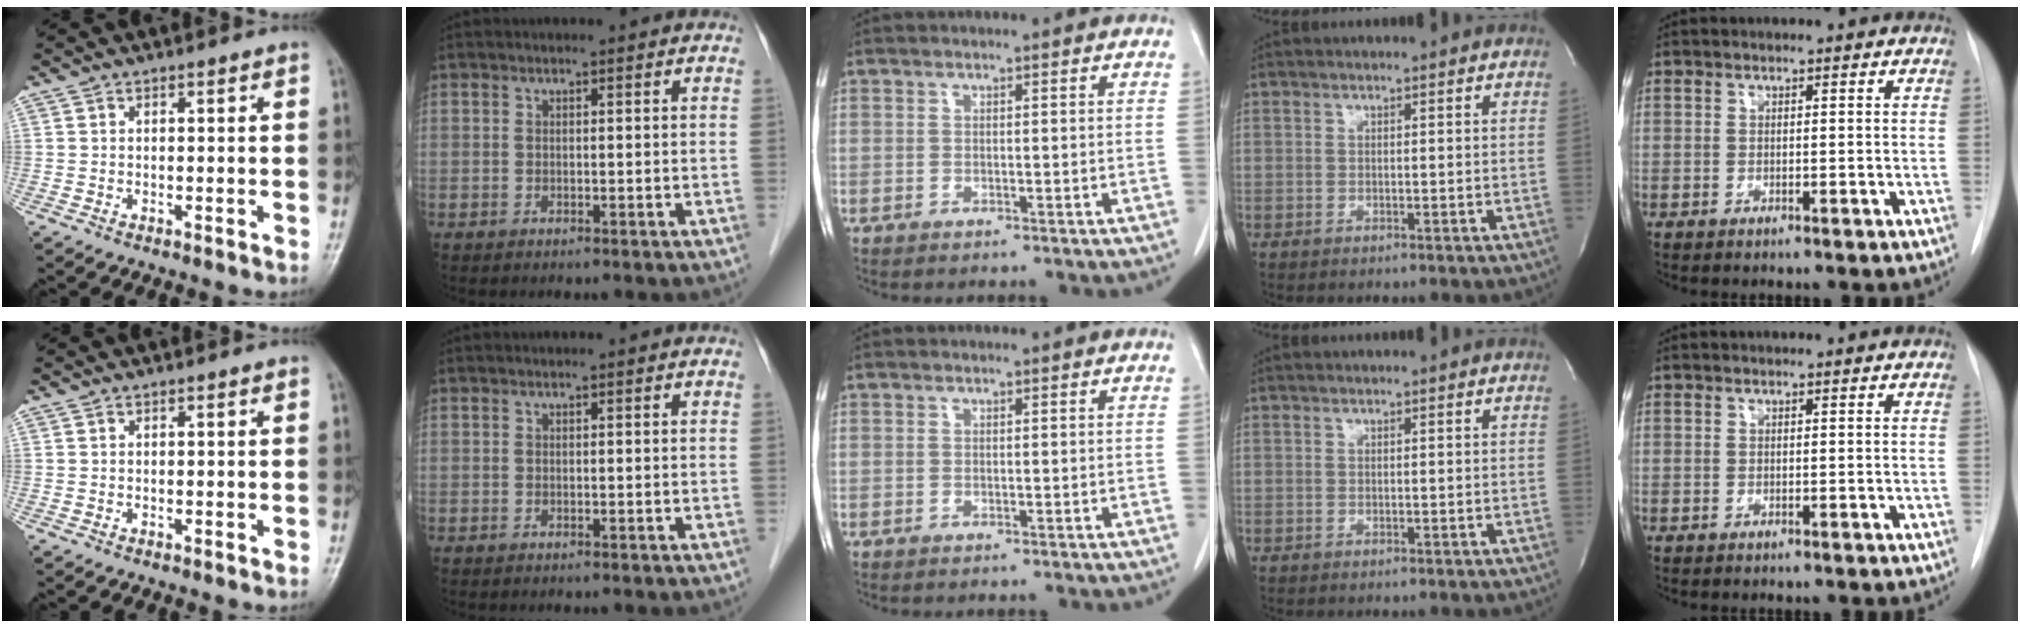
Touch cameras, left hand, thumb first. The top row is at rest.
{}